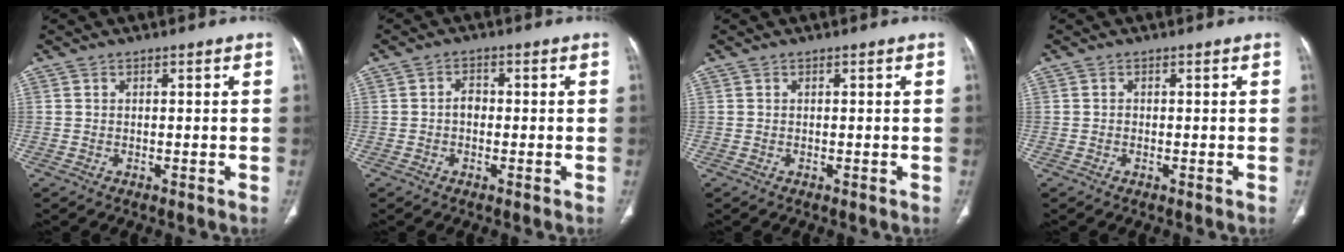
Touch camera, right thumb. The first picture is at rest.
{"total": 2.1, "force": [-0.3, 1.5, 1.4], "torque": [-0.013, 0.008, -0.011]}
{"total": 0.0}
{"total": 0.0}